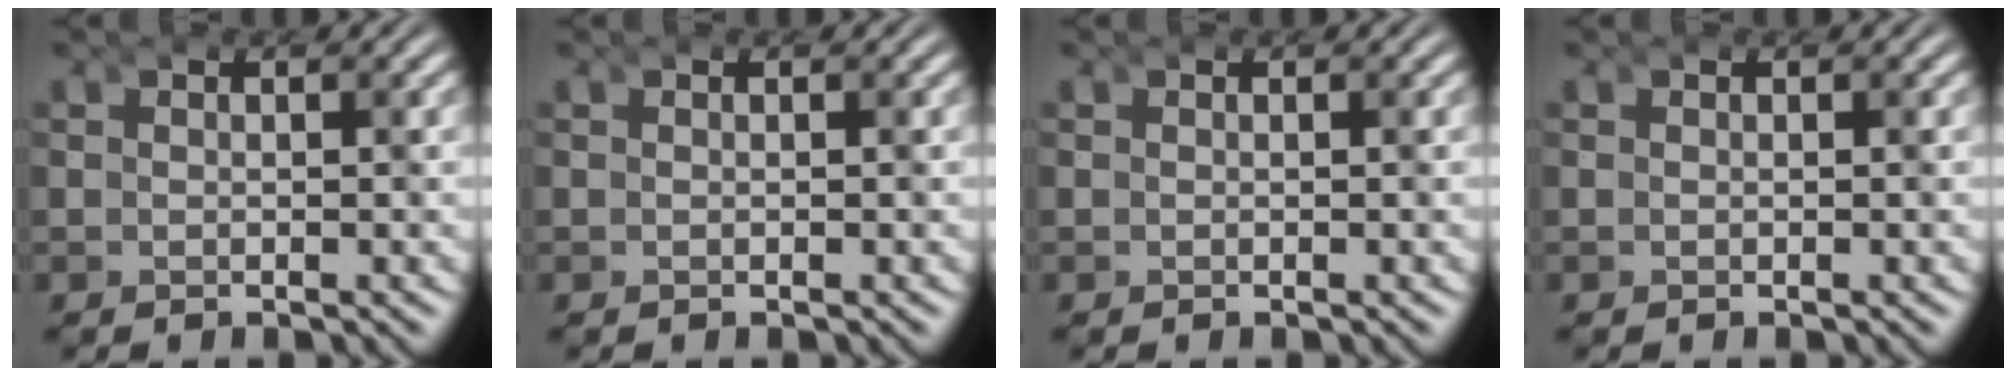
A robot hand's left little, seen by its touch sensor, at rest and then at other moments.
{"total": 0.0}
{"total": 0.0}
{"total": 0.0}